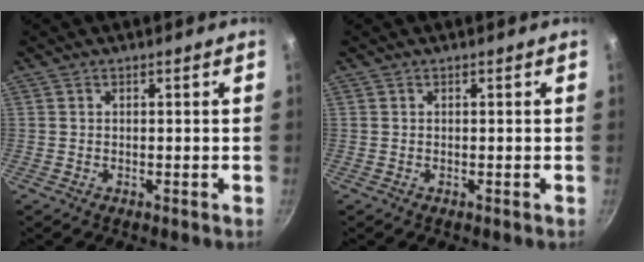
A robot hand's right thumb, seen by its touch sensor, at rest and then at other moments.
{"total": 0.0}